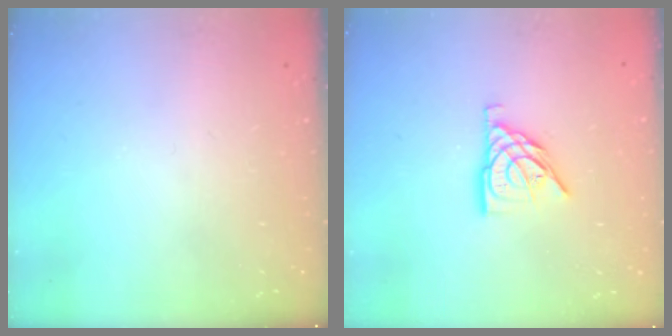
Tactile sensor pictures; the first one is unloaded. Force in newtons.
{"total": 9.5, "press": 9.4, "slide": 1.0}